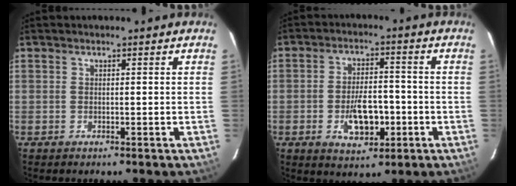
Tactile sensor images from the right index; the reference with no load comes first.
{"total": 8.8, "force": [-2.8, 4.7, 7.0], "torque": [-0.135, 0.003, -0.033]}